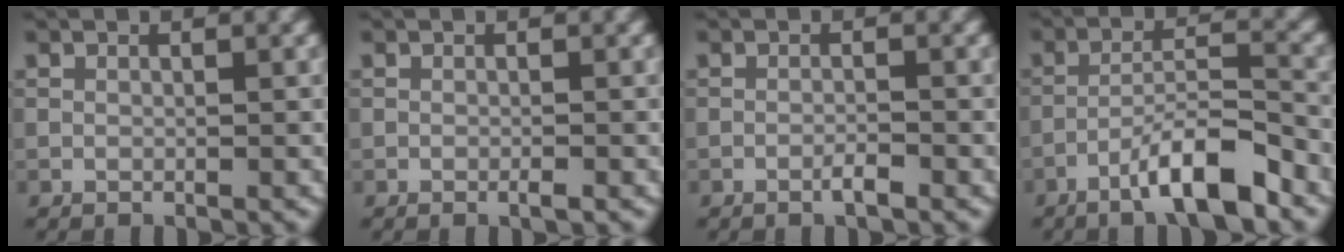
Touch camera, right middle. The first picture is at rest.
{"total": 0.7, "force": [-0.3, 0.1, 0.6], "torque": [-0.009, -0.002, -0.006]}
{"total": 1.3, "force": [-0.8, 0.1, 1.0], "torque": [-0.017, 0.001, -0.016]}
{"total": 6.5, "force": [-4.2, 1.0, 4.9], "torque": [-0.078, 0.014, -0.074]}